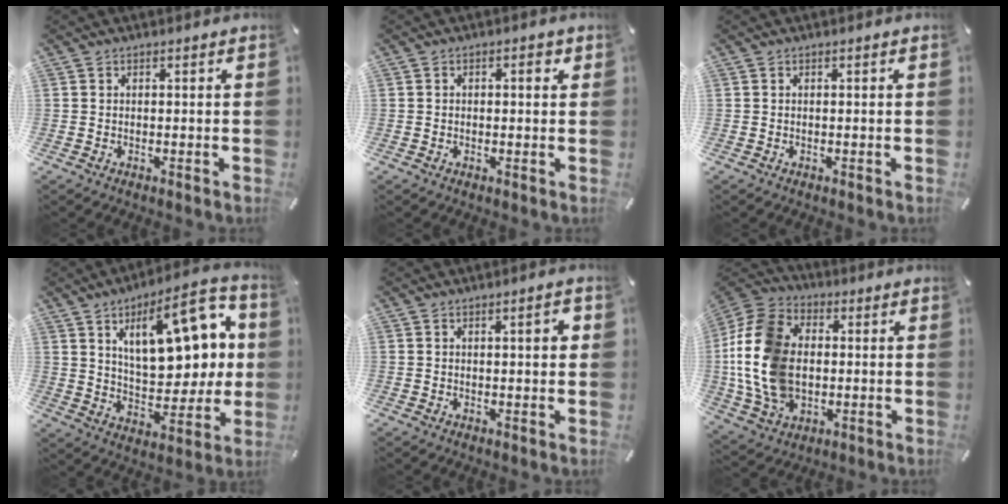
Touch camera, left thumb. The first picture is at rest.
{"total": 2.2, "force": [0.3, 1.1, 1.8], "torque": [-0.029, 0.004, 0.001]}
{"total": 0.0}
{"total": 20.3, "force": [8.2, 9.9, 15.7], "torque": [-0.230, -0.030, 0.135]}
{"total": 3.3, "force": [0.8, 0.9, 3.1], "torque": [-0.042, 0.001, 0.007]}
{"total": 18.5, "force": [-0.6, 13.8, 12.4], "torque": [-0.296, 0.013, -0.011]}